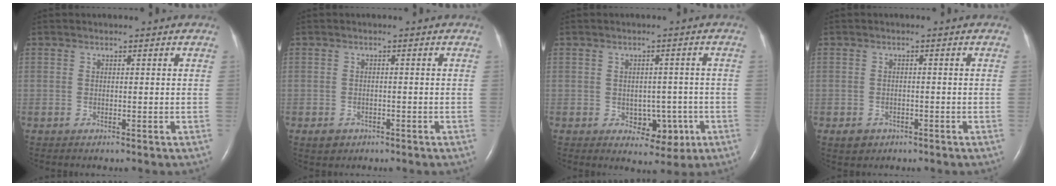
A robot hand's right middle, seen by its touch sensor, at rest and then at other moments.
{"total": 2.1, "force": [-1.2, 1.6, 0.5], "torque": [-0.008, 0.004, -0.012]}
{"total": 5.1, "force": [-1.6, 3.4, 3.5], "torque": [-0.037, 0.007, -0.009]}
{"total": 2.2, "force": [-1.2, 1.7, 0.5], "torque": [-0.008, 0.005, -0.013]}